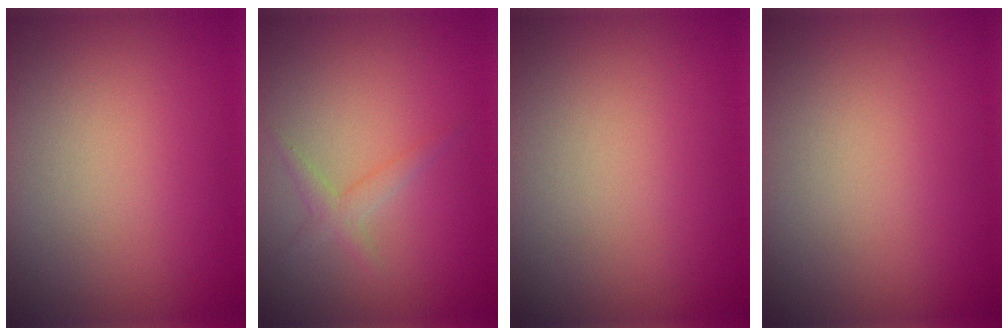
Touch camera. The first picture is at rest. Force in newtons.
{"total": 1.4, "press": 1.4, "slide": 0.1}
{"total": 0.0}
{"total": 0.0}